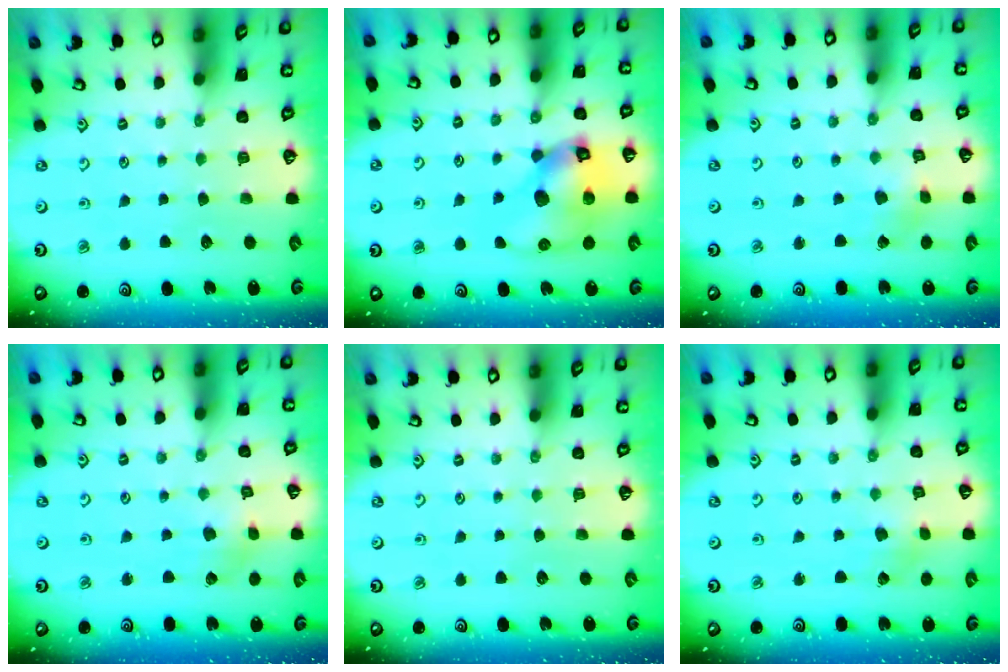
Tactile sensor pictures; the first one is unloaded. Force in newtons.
{"total": 15.8, "press": 15.6, "slide": 2.2}
{"total": 2.3, "press": 2.3, "slide": 0.2}
{"total": 2.3, "press": 2.3, "slide": 0.3}
{"total": 0.0}
{"total": 0.8, "press": 0.8, "slide": 0.2}